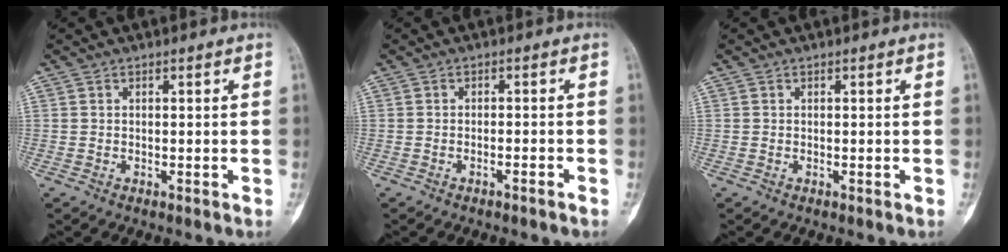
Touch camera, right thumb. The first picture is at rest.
{"total": 1.3, "force": [-1.0, 0.1, 0.9], "torque": [-0.024, 0.012, -0.013]}
{"total": 0.0}